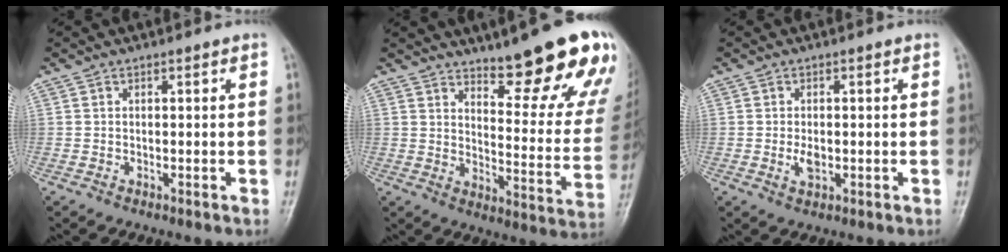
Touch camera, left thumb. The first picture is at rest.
{"total": 22.0, "force": [15.3, 5.2, 15.0], "torque": [-0.160, -0.096, 0.204]}
{"total": 2.6, "force": [-0.3, 1.6, 2.0], "torque": [-0.035, -0.003, -0.006]}